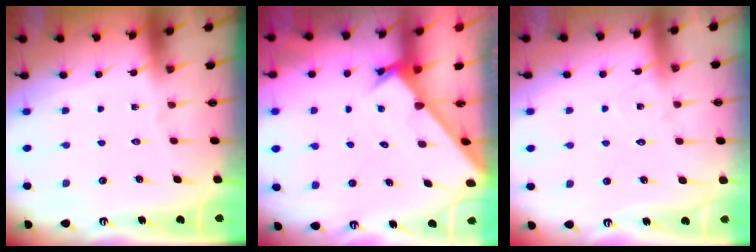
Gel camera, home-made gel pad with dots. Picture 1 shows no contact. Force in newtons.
{"total": 2.2, "press": 2.2, "slide": 0.1}
{"total": 5.6, "press": 5.6, "slide": 0.6}